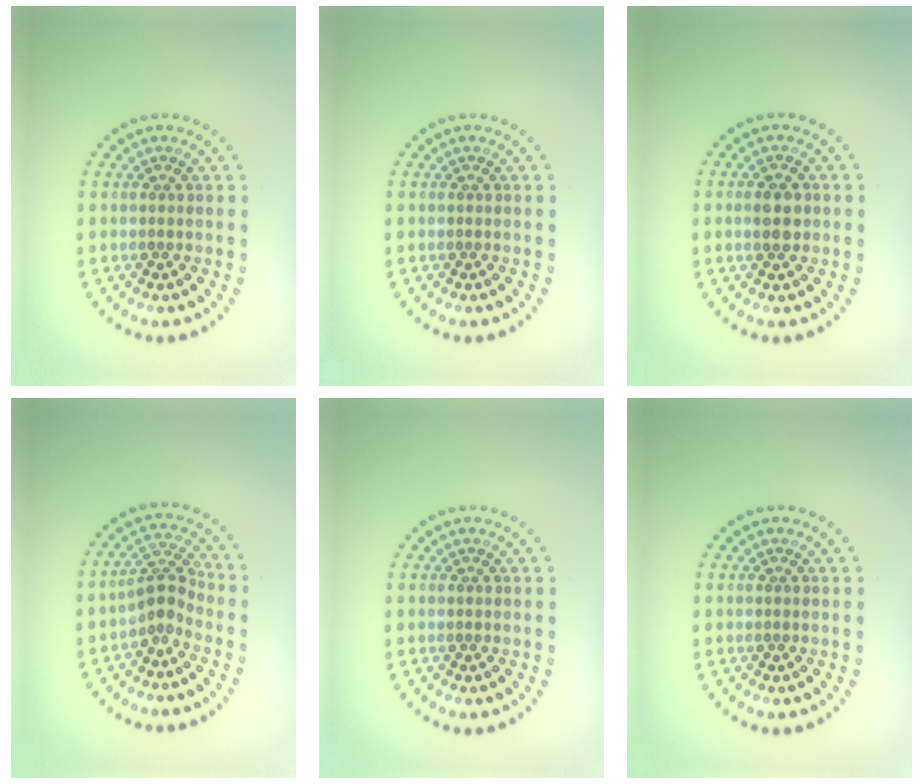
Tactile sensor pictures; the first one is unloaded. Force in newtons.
{"total": 0.0}
{"total": 2.6, "press": 2.6, "slide": 0.2}
{"total": 2.4, "press": 1.7, "slide": 1.7}
{"total": 0.0}
{"total": 0.0}